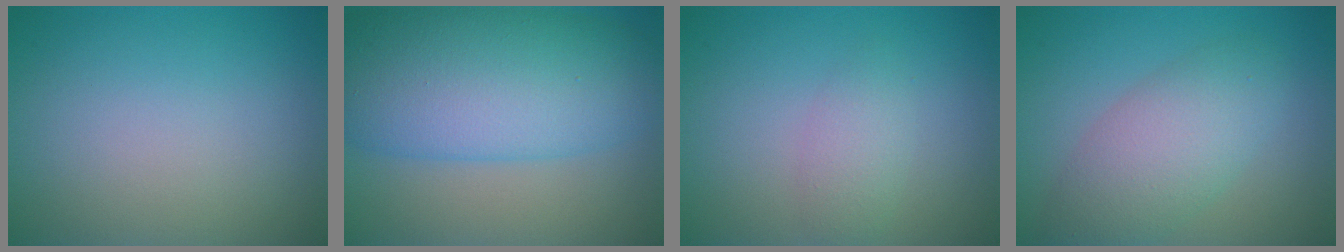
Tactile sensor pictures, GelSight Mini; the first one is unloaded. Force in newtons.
{"total": 11.4, "press": 11.4, "slide": 0.2}
{"total": 1.9, "press": 1.9, "slide": 0.1}
{"total": 5.1, "press": 5.1, "slide": 0.3}